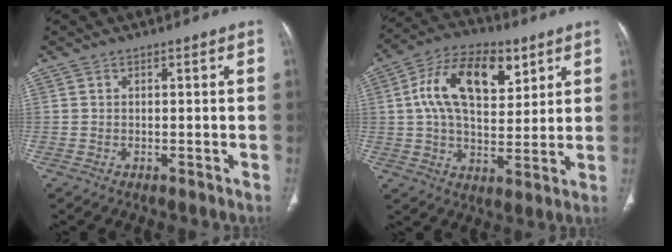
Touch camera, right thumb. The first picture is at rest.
{"total": 16.7, "force": [5.8, 9.3, 12.6], "torque": [-0.188, -0.005, 0.097]}